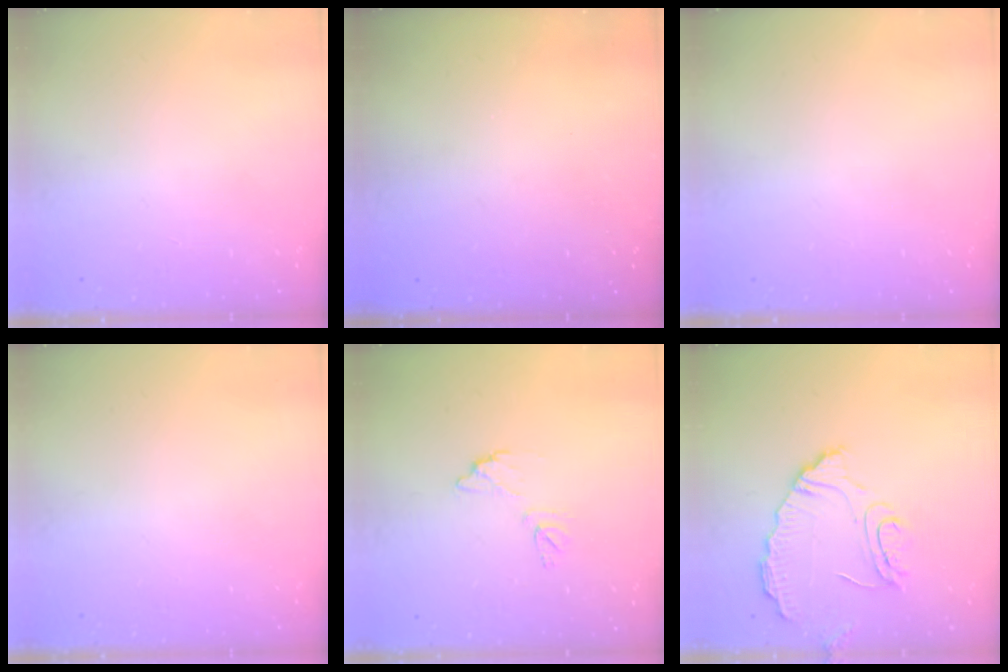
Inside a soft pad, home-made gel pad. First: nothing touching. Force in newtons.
{"total": 3.2, "press": 3.2, "slide": 0.1}
{"total": 0.0}
{"total": 0.0}
{"total": 6.6, "press": 6.6, "slide": 0.4}
{"total": 10.6, "press": 10.6, "slide": 0.7}